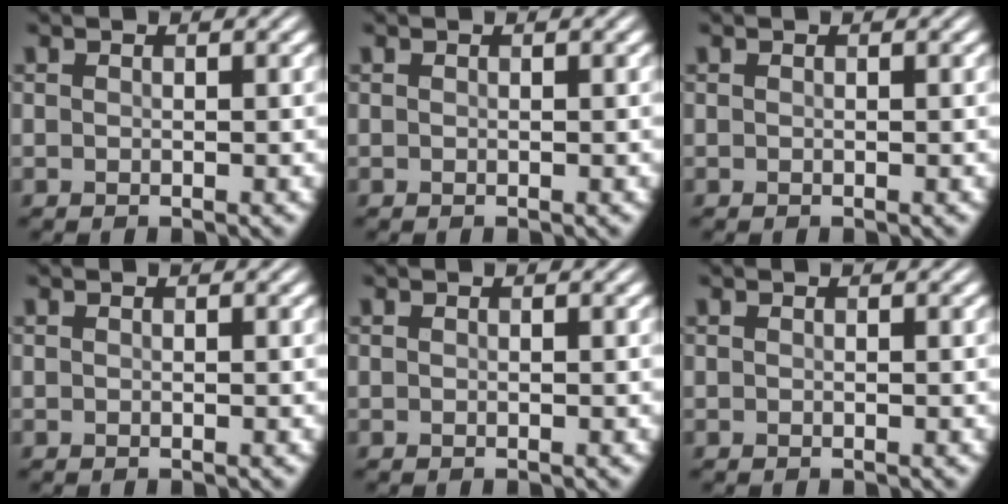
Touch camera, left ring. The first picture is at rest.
{"total": 0.0}
{"total": 0.0}
{"total": 0.0}
{"total": 0.0}
{"total": 0.0}